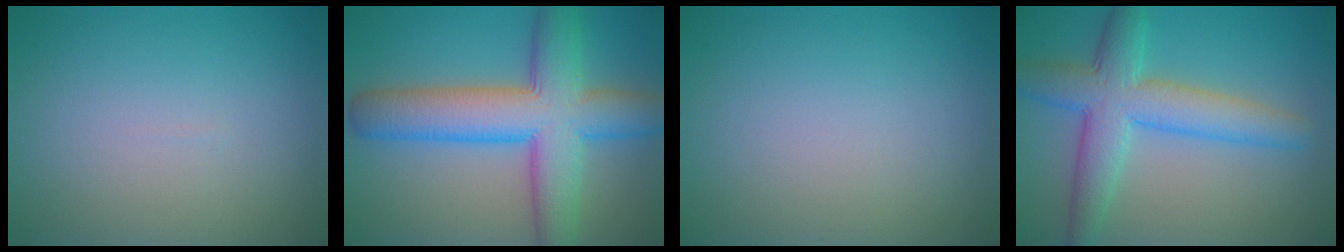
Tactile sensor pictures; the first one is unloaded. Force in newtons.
{"total": 9.9, "press": 9.9, "slide": 0.2}
{"total": 0.0}
{"total": 6.6, "press": 6.6, "slide": 0.1}